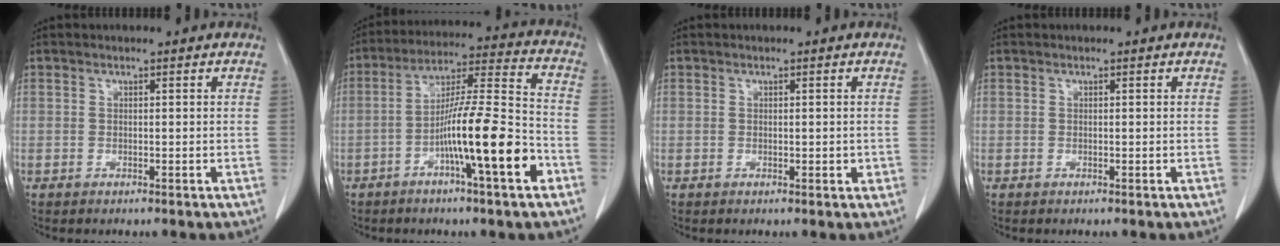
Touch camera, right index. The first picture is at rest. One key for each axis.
{"total": 14.8, "fx": -5.7, "fy": 0.5, "fz": 13.6, "tx": -0.230, "ty": 0.003, "tz": -0.098}
{"total": 1.2, "fx": -0.1, "fy": 0.7, "fz": 1.0, "tx": -0.013, "ty": 0.001, "tz": 0.003}
{"total": 0.0}